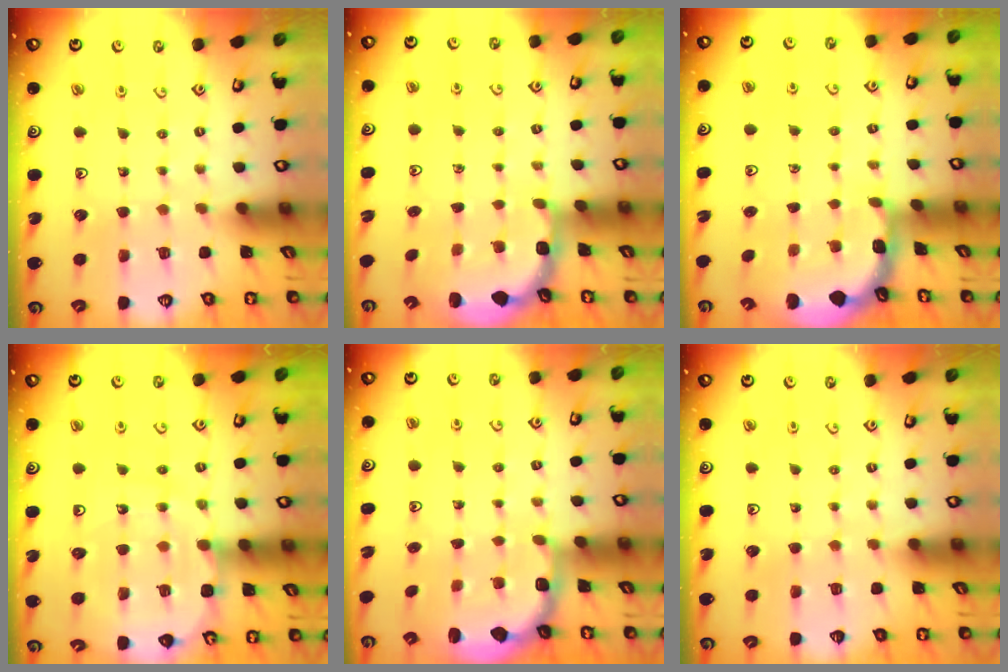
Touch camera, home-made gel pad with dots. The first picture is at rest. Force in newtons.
{"total": 2.7, "press": 2.3, "slide": 1.4}
{"total": 1.8, "press": 1.8, "slide": 0.3}
{"total": 11.5, "press": 11.3, "slide": 2.3}
{"total": 3.0, "press": 2.2, "slide": 2.0}
{"total": 0.0}